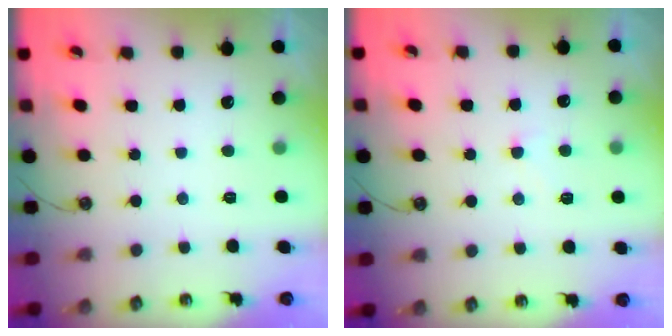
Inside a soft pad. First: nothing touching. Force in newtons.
{"total": 2.7, "press": 2.6, "slide": 0.5}